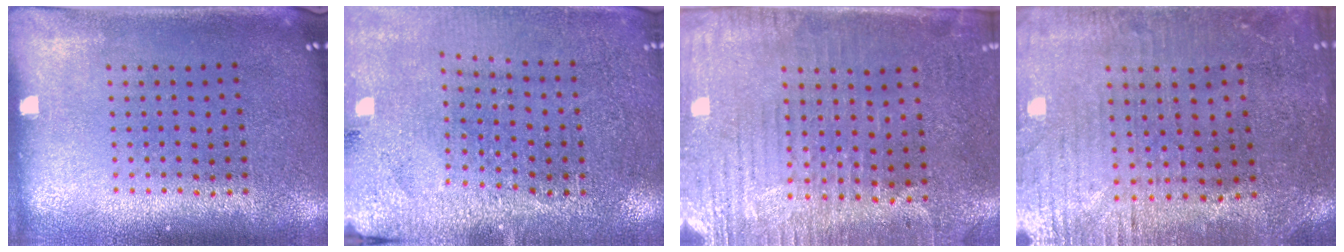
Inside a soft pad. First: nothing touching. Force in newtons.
{"total": 2.8, "press": 2.8, "slide": 0.2}
{"total": 3.1, "press": 2.7, "slide": 1.5}
{"total": 1.1, "press": 1.0, "slide": 0.4}